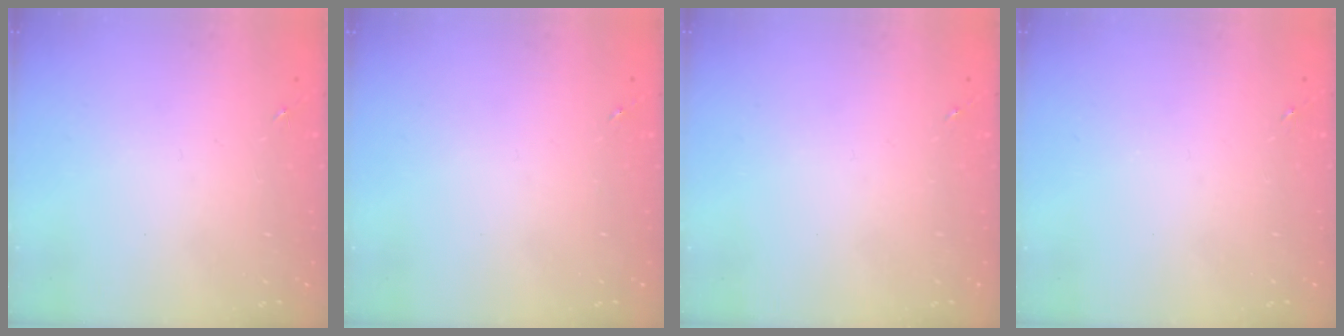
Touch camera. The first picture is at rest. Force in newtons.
{"total": 0.0}
{"total": 0.0}
{"total": 0.0}